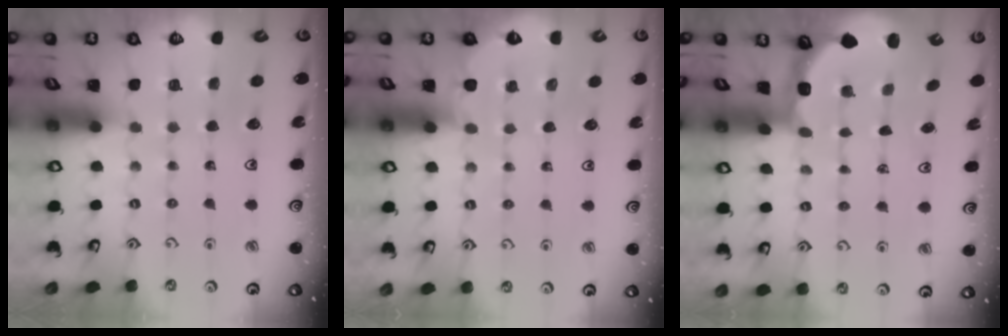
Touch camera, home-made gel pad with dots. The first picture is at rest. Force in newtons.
{"total": 3.3, "press": 3.3, "slide": 0.4}
{"total": 2.7, "press": 2.1, "slide": 1.7}